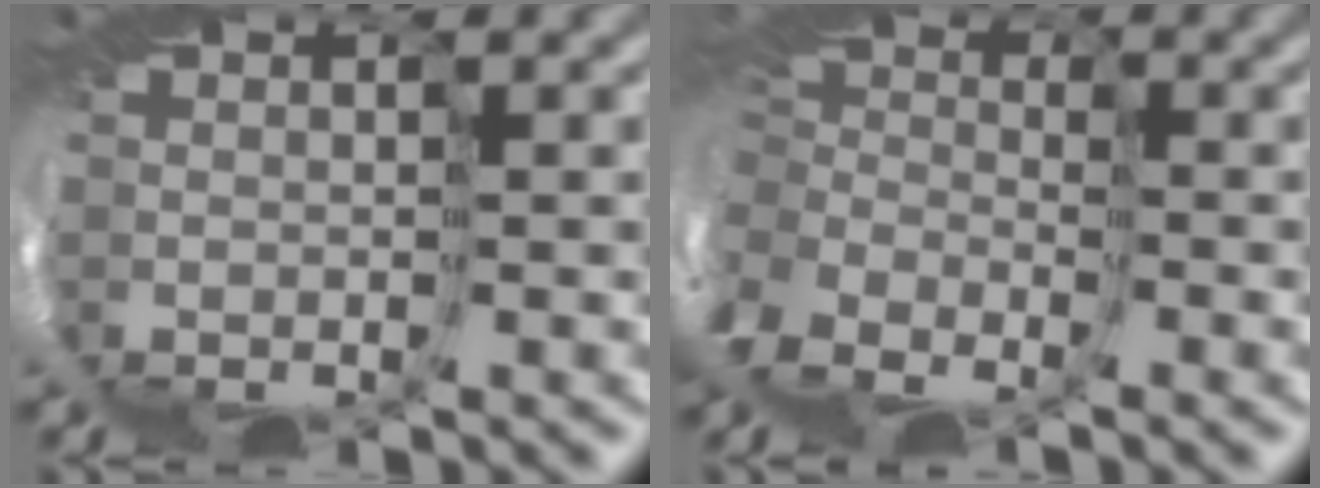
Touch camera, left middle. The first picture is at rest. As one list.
[{"total": 8.9, "force": [-5.3, 6.2, 3.7], "torque": [-0.114, -0.022, -0.068]}]